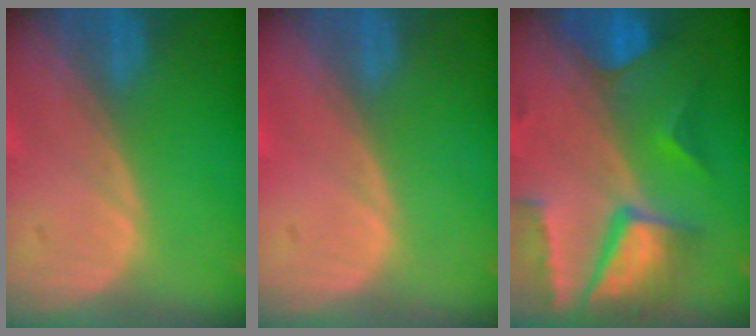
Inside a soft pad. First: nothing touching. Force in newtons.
{"total": 0.6, "press": 0.0, "slide": 0.6}
{"total": 10.5, "press": 8.9, "slide": 5.6}